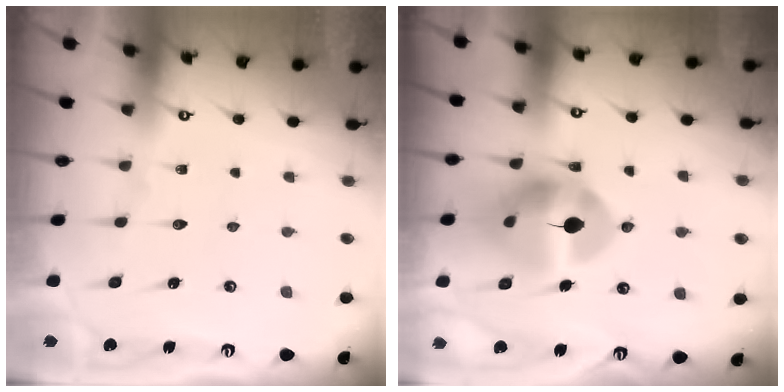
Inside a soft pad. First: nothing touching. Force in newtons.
{"total": 13.0, "press": 12.9, "slide": 1.7}